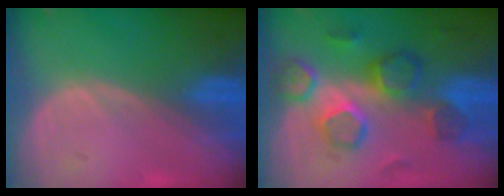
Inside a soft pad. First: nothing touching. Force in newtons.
{"total": 8.6, "press": 8.3, "slide": 2.2}